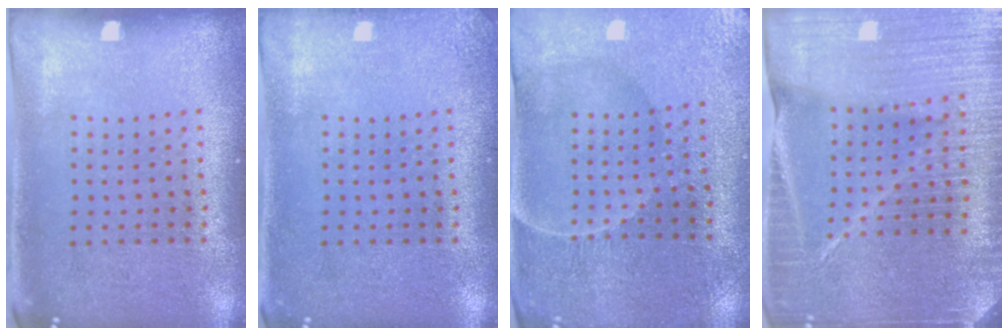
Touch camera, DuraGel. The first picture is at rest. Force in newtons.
{"total": 1.4, "press": 1.4, "slide": 0.1}
{"total": 1.3, "press": 1.2, "slide": 0.3}
{"total": 5.0, "press": 4.5, "slide": 2.2}